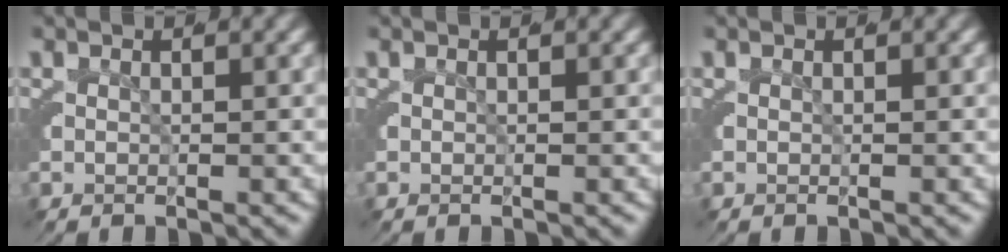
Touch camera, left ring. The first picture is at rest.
{"total": 0.0}
{"total": 0.0}